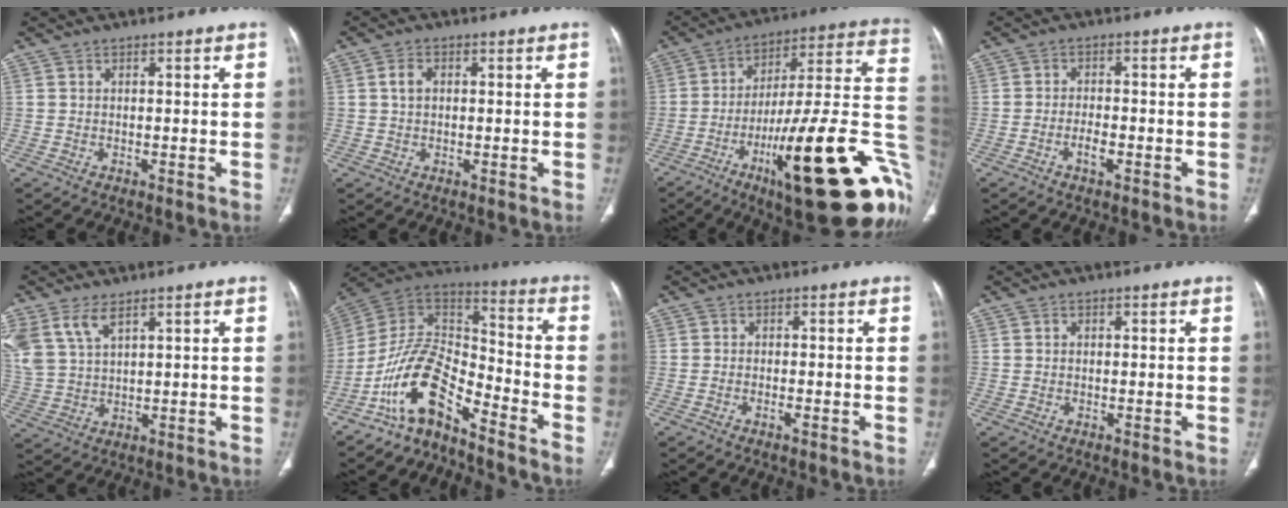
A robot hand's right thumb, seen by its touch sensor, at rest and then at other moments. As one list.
[{"total": 2.8, "force": [0.6, 1.8, 2.0], "torque": [-0.039, 0.006, 0.012]}, {"total": 33.1, "force": [-10.6, 7.9, 30.4], "torque": [-0.350, 0.043, -0.153]}, {"total": 3.0, "force": [-1.5, 1.2, 2.2], "torque": [-0.042, 0.012, -0.027]}, {"total": 8.8, "force": [5.1, 4.2, 5.8], "torque": [-0.134, -0.004, 0.118]}, {"total": 13.9, "force": [-9.8, 5.3, 8.3], "torque": [-0.142, 0.100, -0.188]}, {"total": 1.0, "force": [-0.7, 0.3, 0.7], "torque": [-0.014, 0.007, -0.010]}, {"total": 0.5, "force": [0.1, 0.4, 0.4], "torque": [-0.007, 0.003, 0.003]}]